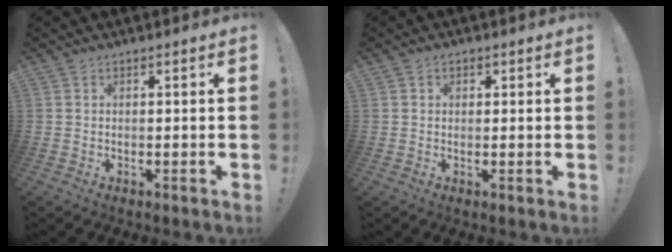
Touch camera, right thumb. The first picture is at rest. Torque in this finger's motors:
{"motor_torque": [-0.07, 0.04, 0.06, 0.01, 0.09]}